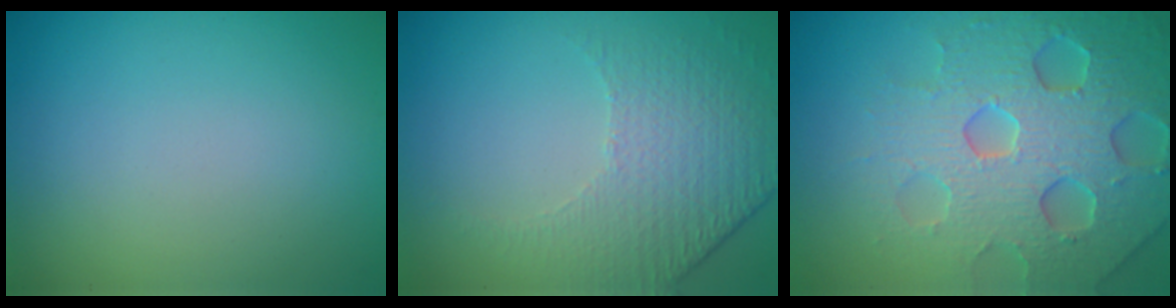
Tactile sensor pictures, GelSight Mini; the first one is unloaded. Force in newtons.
{"total": 4.7, "press": 3.1, "slide": 3.5}
{"total": 7.3, "press": 7.2, "slide": 1.5}